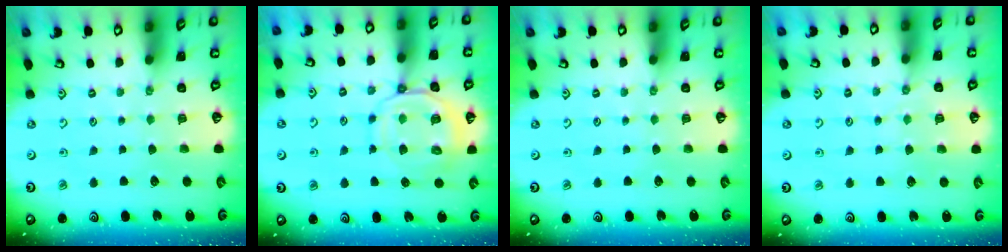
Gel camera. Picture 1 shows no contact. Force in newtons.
{"total": 11.7, "press": 11.7, "slide": 1.3}
{"total": 0.0}
{"total": 2.8, "press": 2.8, "slide": 0.3}